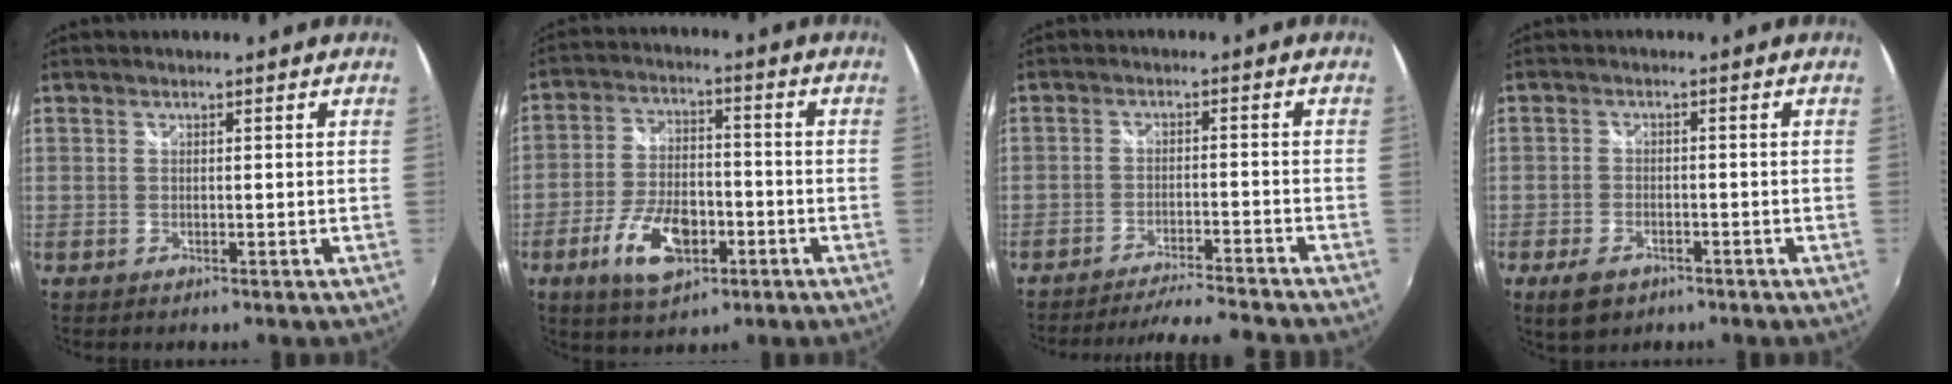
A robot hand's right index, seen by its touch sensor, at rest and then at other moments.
{"total": 11.8, "force": [-5.2, 6.1, 8.7], "torque": [-0.179, -0.003, -0.086]}
{"total": 11.7, "force": [-11.0, -0.1, 4.0], "torque": [-0.085, 0.002, -0.162]}
{"total": 5.7, "force": [-3.6, 3.3, 2.9], "torque": [-0.078, -0.008, -0.058]}